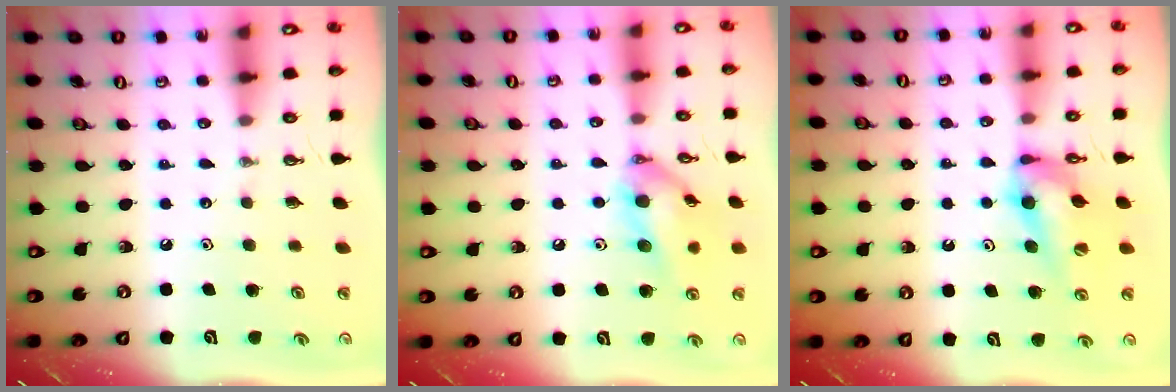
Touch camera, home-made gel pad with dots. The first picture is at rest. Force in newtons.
{"total": 13.6, "press": 13.6, "slide": 1.0}
{"total": 10.3, "press": 10.2, "slide": 1.0}